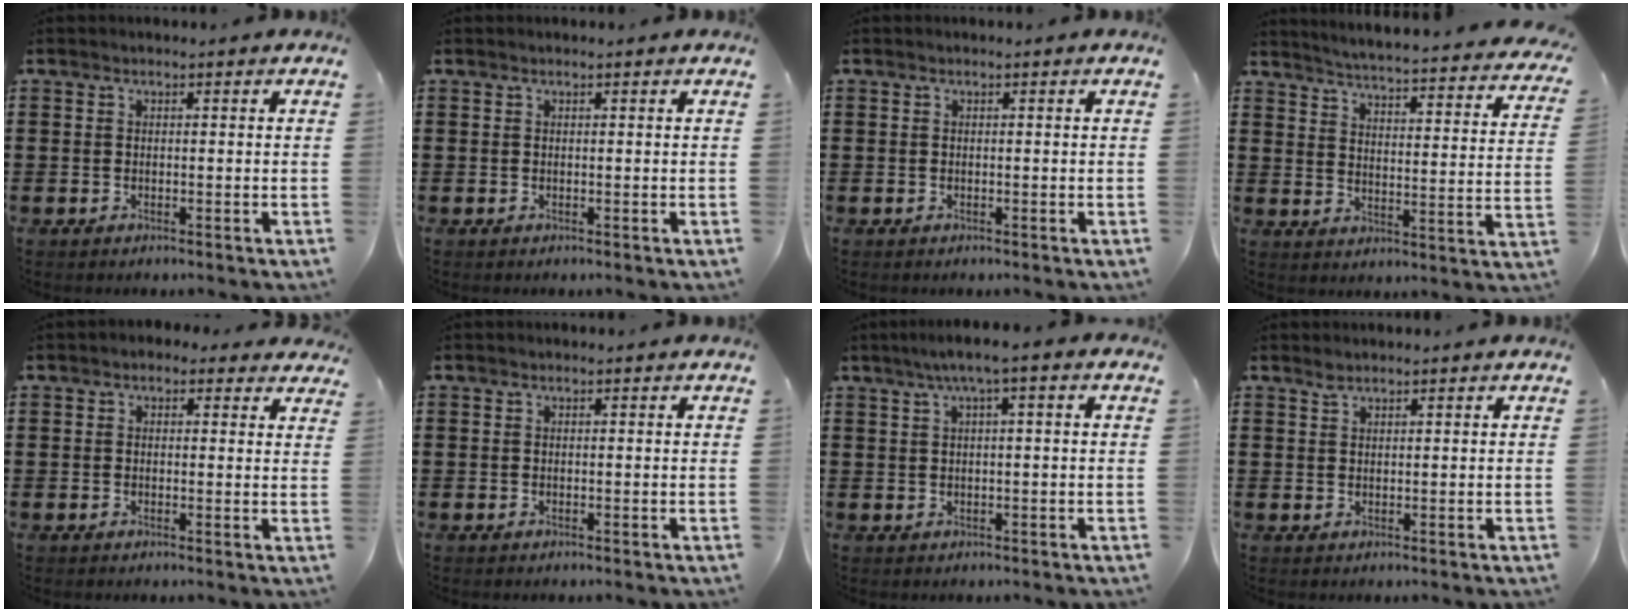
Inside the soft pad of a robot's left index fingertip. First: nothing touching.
{"total": 0.0}
{"total": 0.0}
{"total": 3.7, "force": [3.5, -0.7, 1.1], "torque": [-0.041, -0.037, 0.050]}
{"total": 1.6, "force": [1.1, 1.1, 0.4], "torque": [-0.006, 0.006, 0.017]}
{"total": 0.0}
{"total": 3.1, "force": [0.6, 0.2, 3.1], "torque": [-0.057, 0.001, 0.007]}
{"total": 1.2, "force": [1.1, 0.4, 0.4], "torque": [-0.011, 0.002, 0.021]}